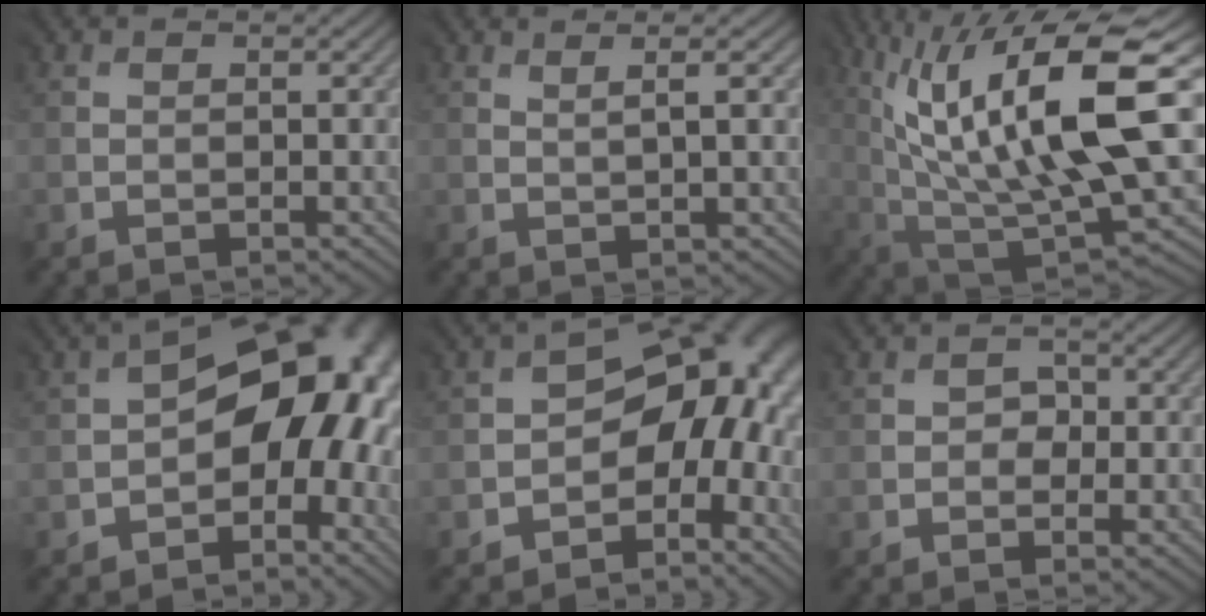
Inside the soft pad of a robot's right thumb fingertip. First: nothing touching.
{"total": 1.8, "force": [1.2, -0.4, 1.3], "torque": [-0.014, 0.015, 0.021]}
{"total": 16.3, "force": [4.5, 4.8, 14.9], "torque": [-0.259, 0.017, 0.091]}
{"total": 12.2, "force": [-1.3, 8.0, 9.2], "torque": [-0.102, 0.000, -0.020]}
{"total": 9.5, "force": [-2.7, 6.3, 6.6], "torque": [-0.063, 0.003, -0.048]}
{"total": 1.3, "force": [-0.4, 1.2, -0.4], "torque": [0.010, -0.003, -0.008]}